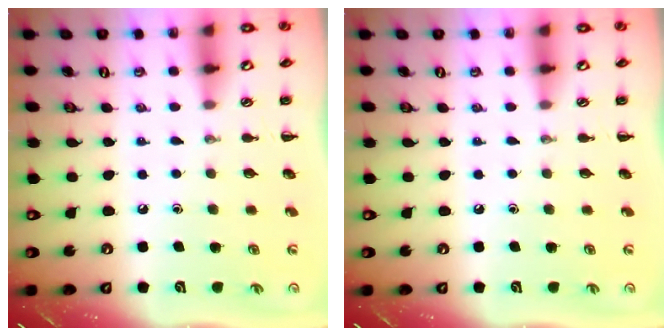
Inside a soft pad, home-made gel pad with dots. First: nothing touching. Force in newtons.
{"total": 0.0}